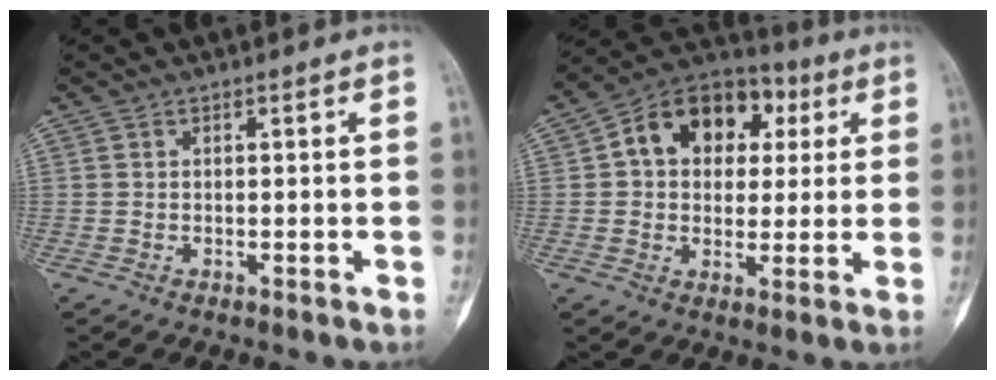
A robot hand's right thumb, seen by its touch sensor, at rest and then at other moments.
{"total": 15.3, "force": [3.8, 11.3, 9.6], "torque": [-0.105, 0.021, 0.051]}